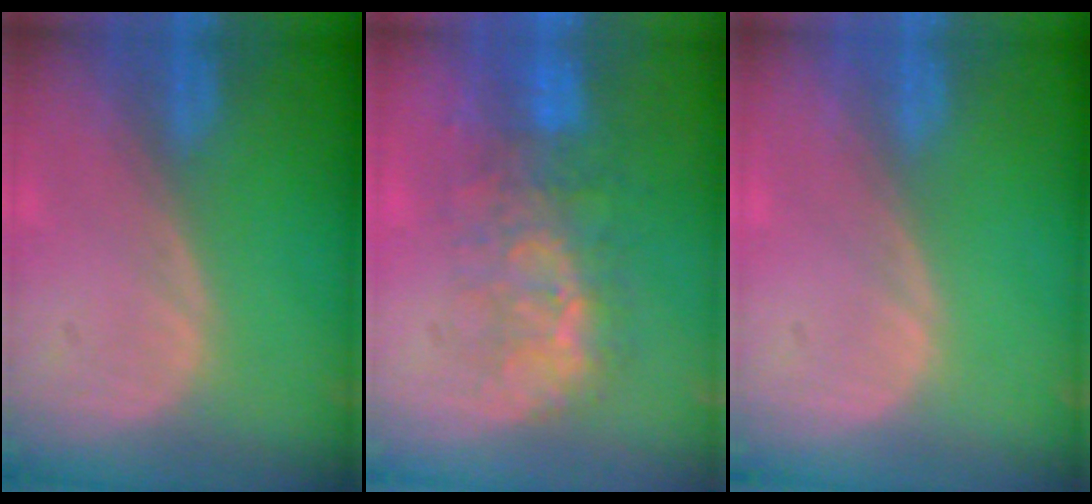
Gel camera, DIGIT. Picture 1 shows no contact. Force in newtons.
{"total": 9.8, "press": 8.4, "slide": 5.0}
{"total": 0.0}